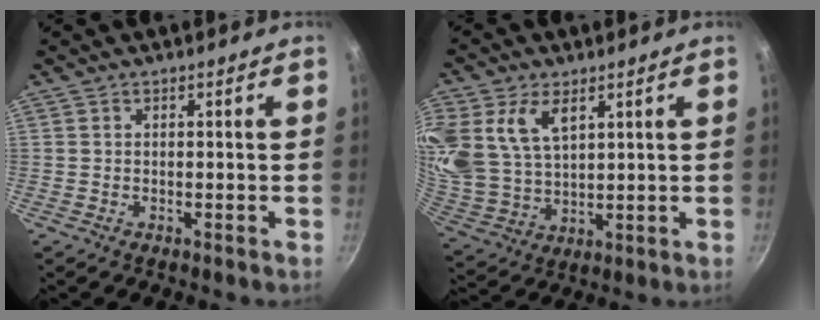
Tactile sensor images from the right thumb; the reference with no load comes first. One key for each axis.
{"total": 16.6, "fx": 6.9, "fy": 10.6, "fz": 10.7, "tx": -0.229, "ty": -0.013, "tz": 0.149}